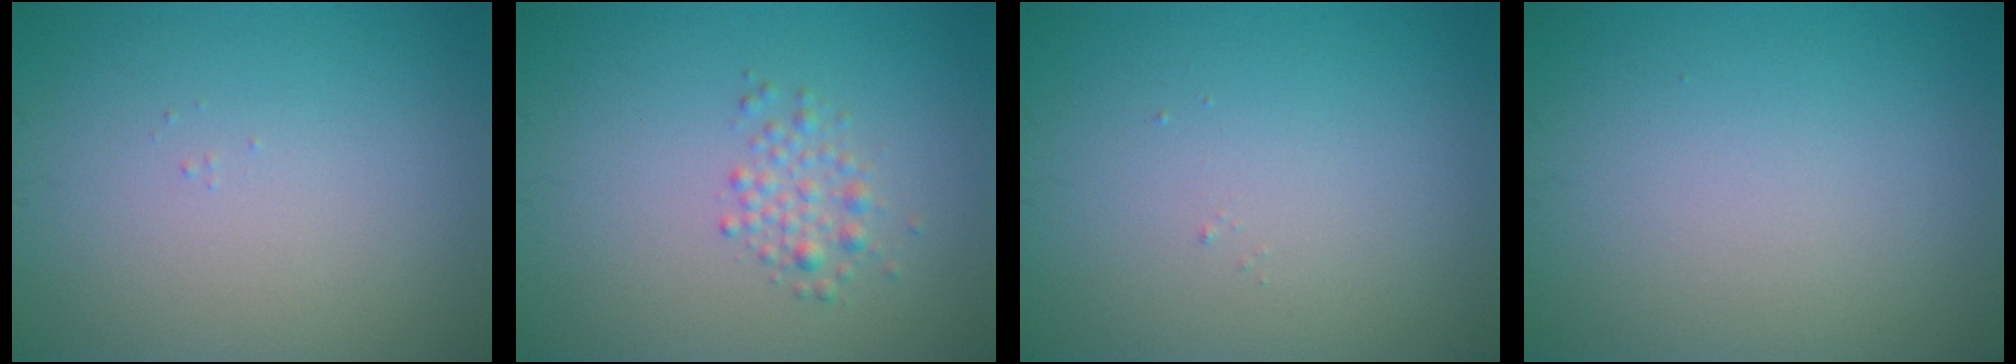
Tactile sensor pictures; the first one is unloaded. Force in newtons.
{"total": 1.8, "press": 1.8, "slide": 0.1}
{"total": 0.0}
{"total": 0.0}